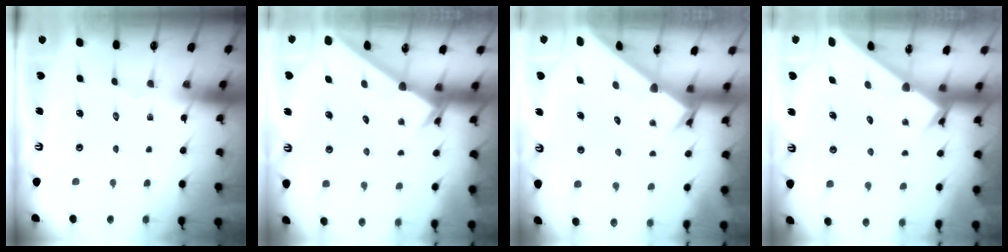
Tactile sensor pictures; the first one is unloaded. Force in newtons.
{"total": 2.3, "press": 2.3, "slide": 0.2}
{"total": 2.6, "press": 2.6, "slide": 0.3}
{"total": 2.7, "press": 2.7, "slide": 0.1}